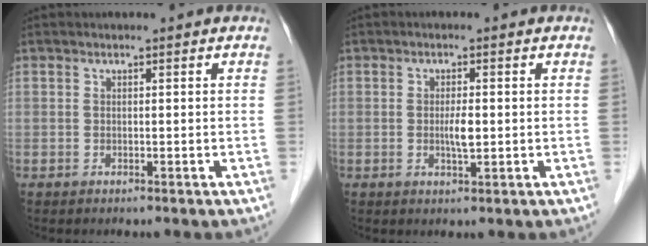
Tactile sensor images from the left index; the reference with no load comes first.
{"total": 2.6, "force": [-0.1, 0.4, 2.5], "torque": [-0.049, -0.002, -0.001]}